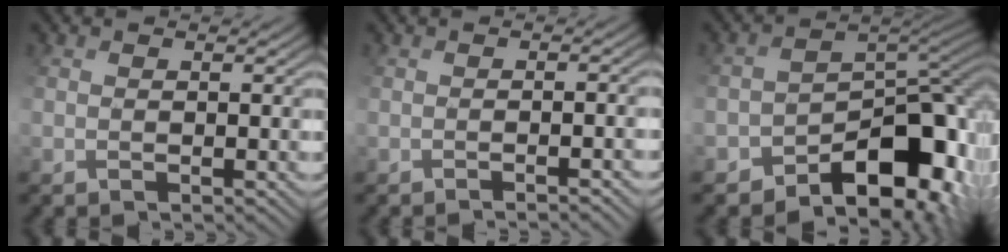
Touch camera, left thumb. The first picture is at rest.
{"total": 3.6, "force": [-2.0, 0.6, 3.0], "torque": [-0.023, 0.009, -0.009]}
{"total": 11.5, "force": [-6.7, 5.9, 7.3], "torque": [-0.103, -0.012, -0.098]}